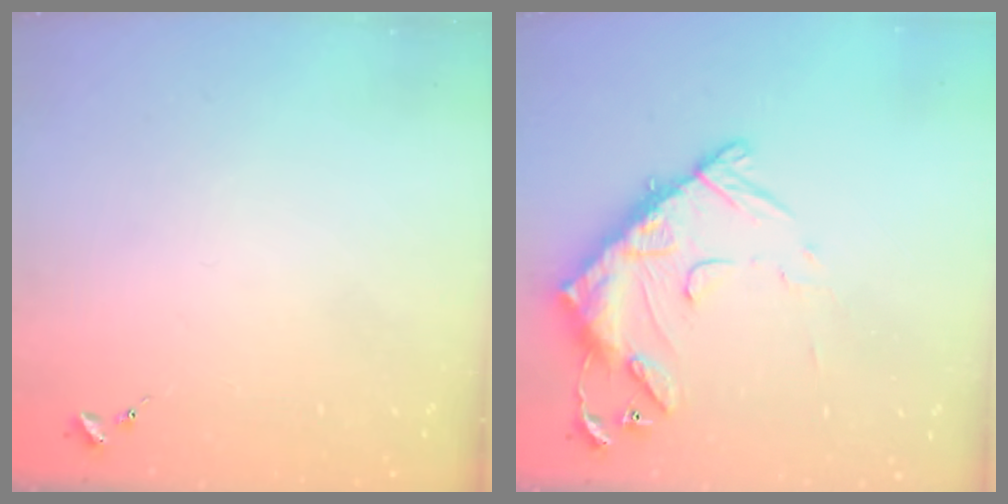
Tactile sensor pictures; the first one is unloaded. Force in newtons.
{"total": 15.5, "press": 15.4, "slide": 1.5}